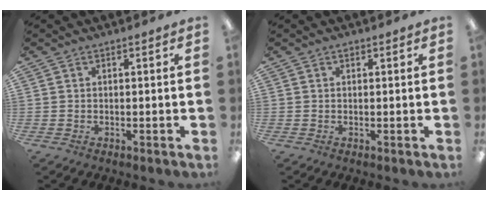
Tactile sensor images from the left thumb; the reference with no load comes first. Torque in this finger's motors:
{"motor_torque": [0.08, 0.10, 0.00, 0.02, -0.01]}